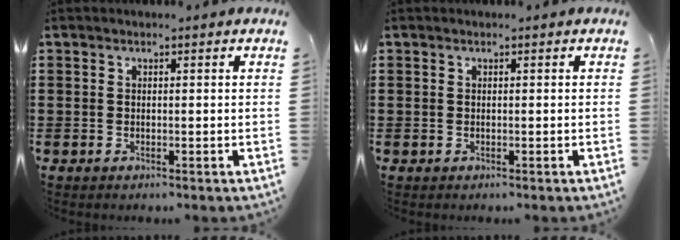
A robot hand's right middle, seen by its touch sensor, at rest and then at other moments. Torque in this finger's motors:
{"motor_torque": [0.00, 0.00, 0.02, 0.01]}